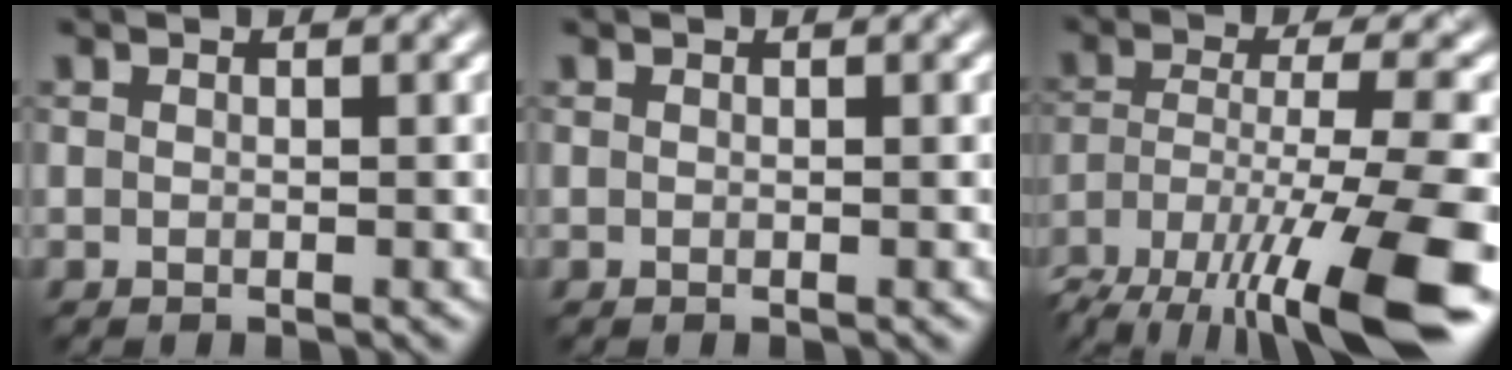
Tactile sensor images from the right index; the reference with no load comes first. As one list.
[{"total": 0.0}, {"total": 13.0, "force": [-8.5, 3.6, 9.1], "torque": [-0.176, -0.007, -0.125]}]